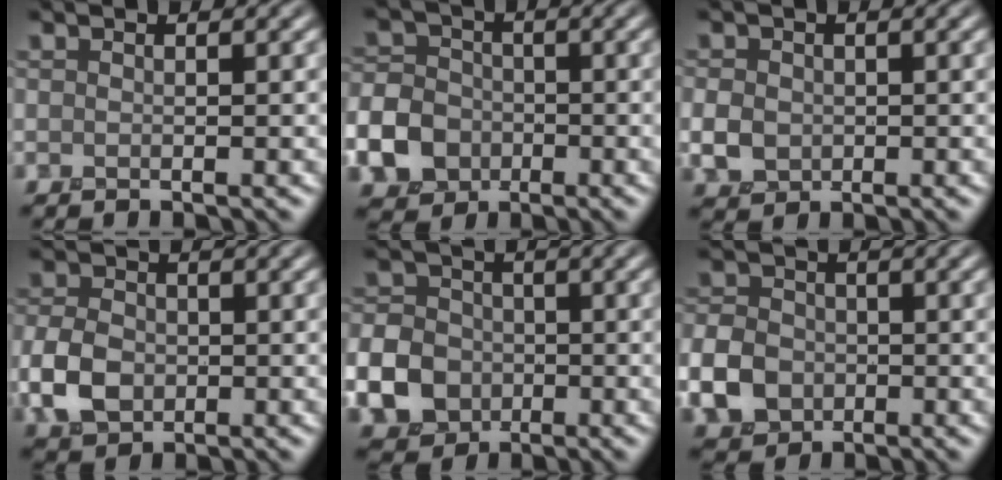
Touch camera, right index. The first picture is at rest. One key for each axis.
{"total": 8.8, "fx": -3.7, "fy": 7.3, "fz": 3.0, "tx": -0.073, "ty": -0.026, "tz": -0.091}
{"total": 2.4, "fx": -0.2, "fy": 2.1, "fz": 1.2, "tx": -0.027, "ty": 0.001, "tz": -0.006}
{"total": 4.2, "fx": -1.0, "fy": 3.2, "fz": 2.6, "tx": -0.062, "ty": -0.001, "tz": -0.025}
{"total": 11.4, "fx": -4.1, "fy": 9.9, "fz": 3.8, "tx": -0.096, "ty": -0.027, "tz": -0.102}
{"total": 4.7, "fx": -1.5, "fy": 3.9, "fz": 2.3, "tx": -0.056, "ty": 0.001, "tz": -0.039}